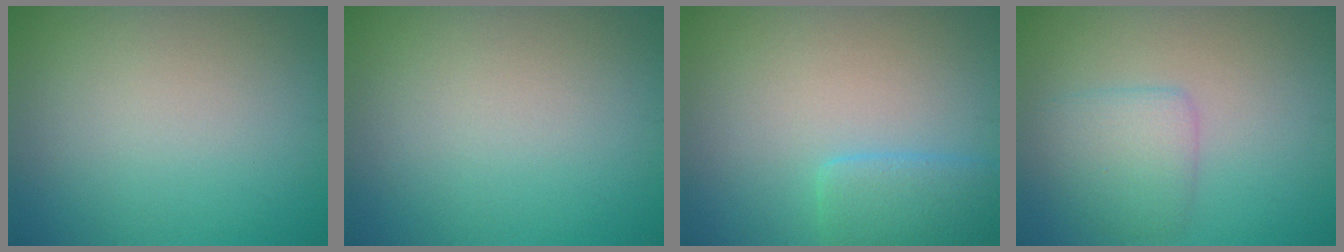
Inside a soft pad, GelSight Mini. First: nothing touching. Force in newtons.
{"total": 0.0}
{"total": 3.0, "press": 3.0, "slide": 0.2}
{"total": 2.8, "press": 2.8, "slide": 0.2}